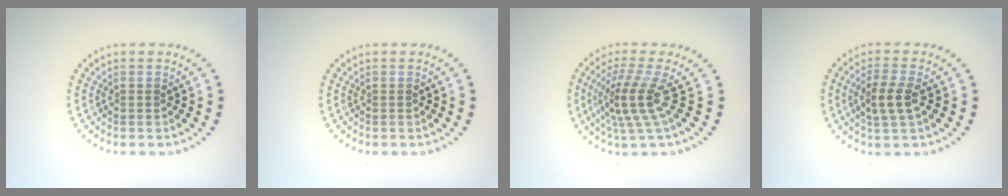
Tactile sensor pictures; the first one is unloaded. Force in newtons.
{"total": 0.0}
{"total": 3.9, "press": 2.7, "slide": 2.8}
{"total": 2.8, "press": 2.6, "slide": 1.0}